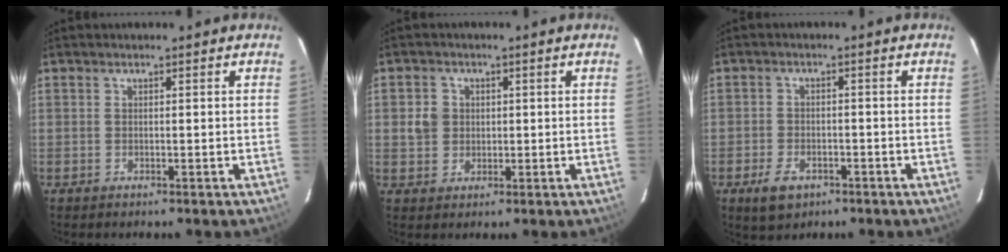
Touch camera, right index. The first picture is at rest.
{"total": 3.9, "force": [0.3, 3.7, 1.0], "torque": [-0.015, 0.015, 0.008]}
{"total": 5.7, "force": [-3.3, 3.5, 3.1], "torque": [-0.079, -0.004, -0.051]}